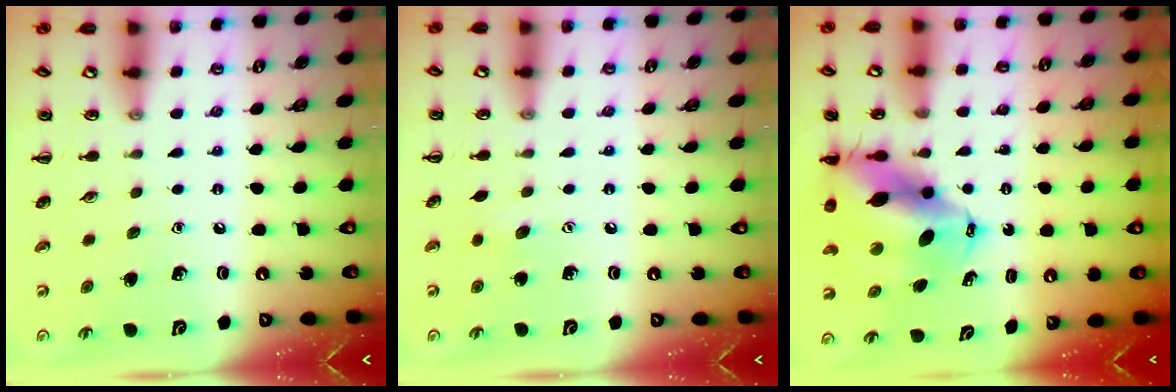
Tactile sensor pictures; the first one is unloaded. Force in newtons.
{"total": 2.5, "press": 2.4, "slide": 0.6}
{"total": 11.9, "press": 11.5, "slide": 3.2}